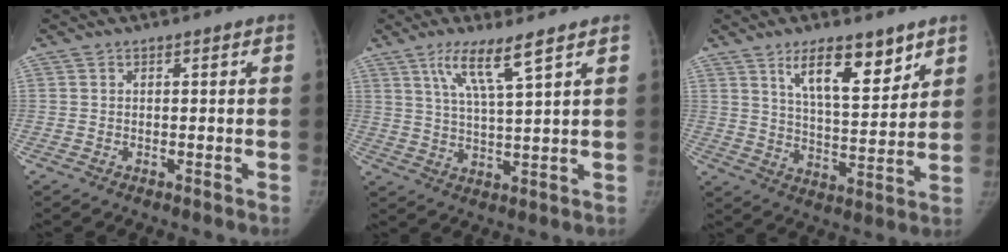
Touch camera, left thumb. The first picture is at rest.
{"total": 8.0, "force": [4.9, 0.6, 6.3], "torque": [-0.123, -0.028, 0.098]}
{"total": 12.6, "force": [7.6, 4.5, 8.9], "torque": [-0.115, -0.050, 0.132]}